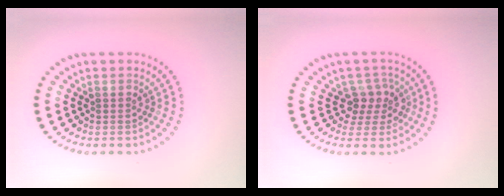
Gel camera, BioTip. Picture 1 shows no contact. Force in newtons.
{"total": 2.8, "press": 2.1, "slide": 1.9}